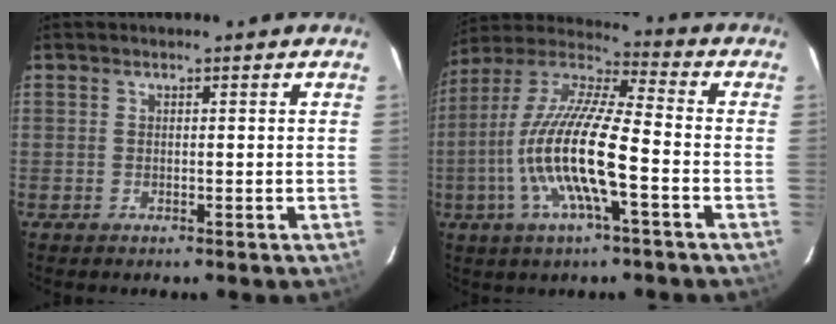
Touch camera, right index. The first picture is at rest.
{"total": 16.8, "force": [-4.5, 3.0, 15.9], "torque": [-0.314, -0.006, -0.094]}